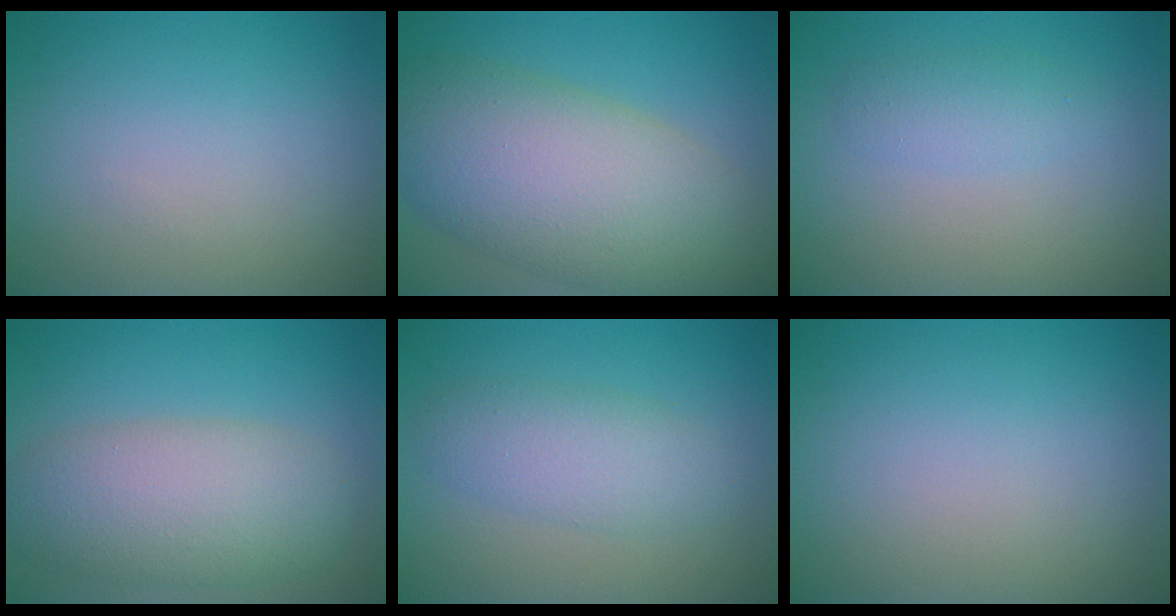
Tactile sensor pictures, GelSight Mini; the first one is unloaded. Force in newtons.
{"total": 11.1, "press": 11.1, "slide": 0.6}
{"total": 1.7, "press": 1.7, "slide": 0.0}
{"total": 6.7, "press": 6.7, "slide": 0.1}
{"total": 3.5, "press": 3.5, "slide": 0.1}
{"total": 0.0}